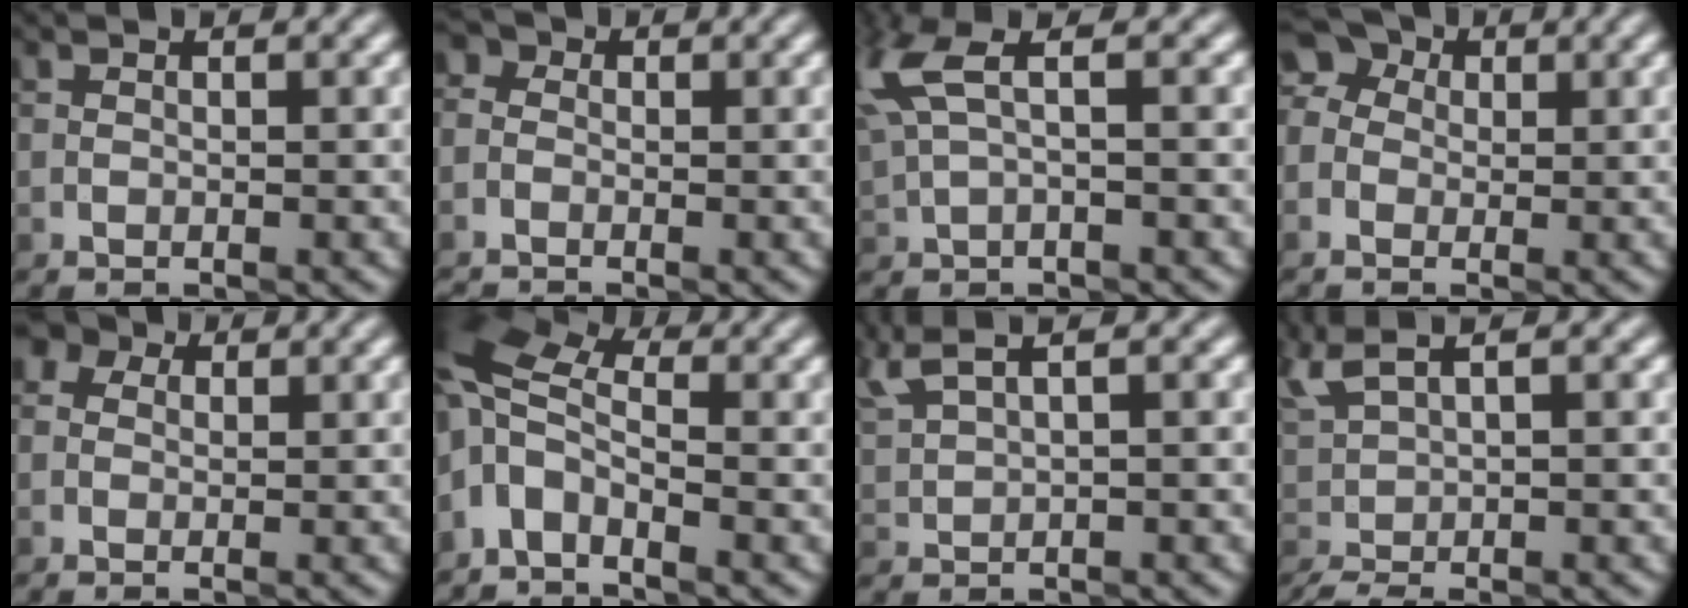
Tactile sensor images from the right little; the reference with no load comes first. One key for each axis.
{"total": 2.5, "fx": -1.5, "fy": 1.8, "fz": 0.9, "tx": -0.006, "ty": 0.009, "tz": -0.036}
{"total": 4.2, "fx": 1.7, "fy": 1.2, "fz": 3.6, "tx": -0.093, "ty": 0.012, "tz": 0.035}
{"total": 5.2, "fx": 0.8, "fy": 4.5, "fz": 2.3, "tx": -0.040, "ty": 0.031, "tz": -0.021}
{"total": 3.6, "fx": 1.7, "fy": 2.7, "fz": 1.7, "tx": -0.009, "ty": 0.024, "tz": -0.013}
{"total": 5.1, "fx": -1.0, "fy": 3.0, "fz": 4.0, "tx": -0.085, "ty": 0.011, "tz": -0.037}
{"total": 4.6, "fx": 3.4, "fy": 1.4, "fz": 2.8, "tx": -0.068, "ty": 0.030, "tz": 0.055}
{"total": 5.7, "fx": 1.0, "fy": 2.1, "fz": 5.2, "tx": -0.096, "ty": 0.003, "tz": 0.030}